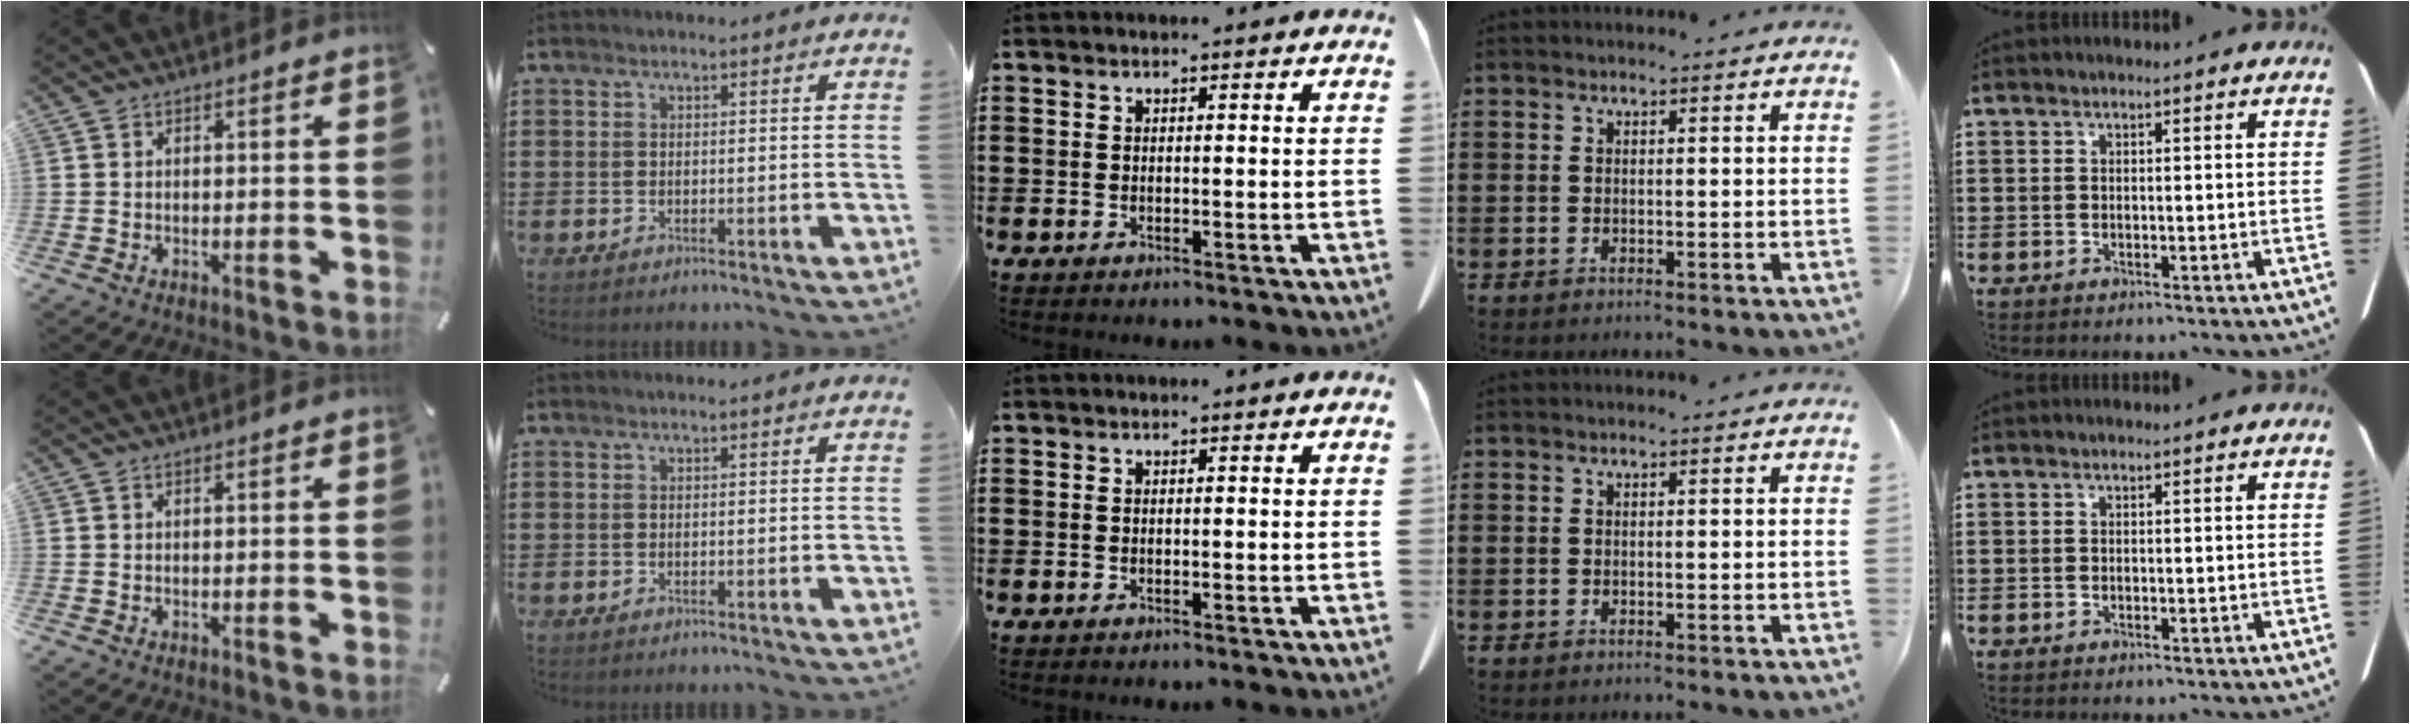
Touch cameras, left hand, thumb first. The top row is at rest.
{}